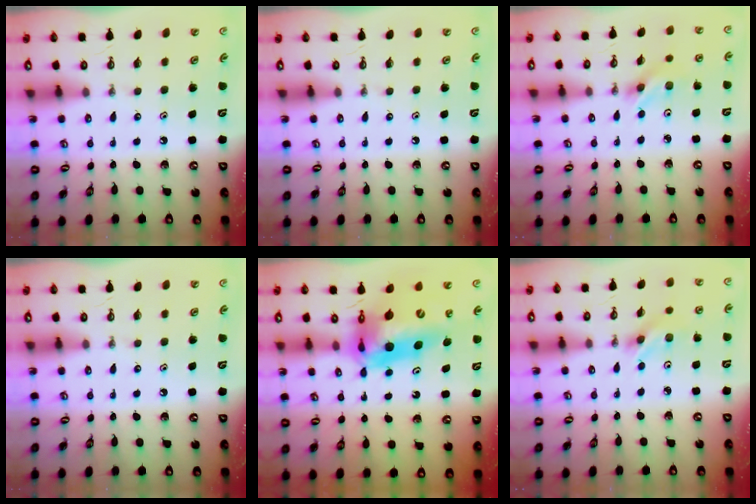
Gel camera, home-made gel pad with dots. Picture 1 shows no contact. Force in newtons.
{"total": 0.0}
{"total": 3.0, "press": 3.0, "slide": 0.4}
{"total": 0.0}
{"total": 15.7, "press": 15.3, "slide": 3.5}
{"total": 3.0, "press": 3.0, "slide": 0.4}